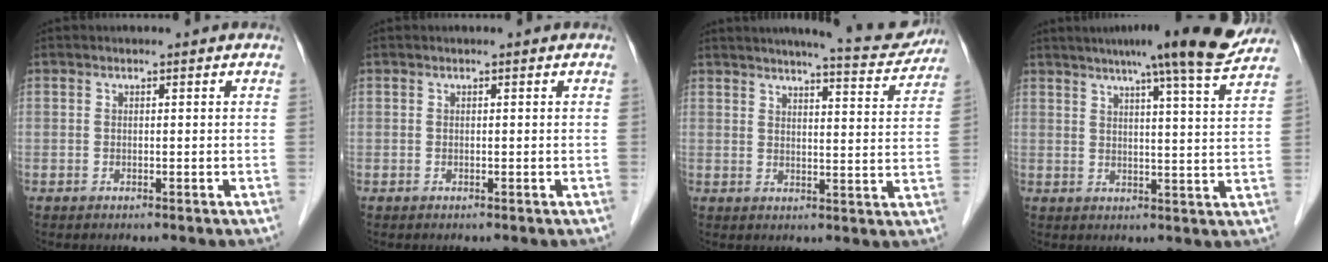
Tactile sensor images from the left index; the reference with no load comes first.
{"total": 0.0}
{"total": 11.5, "force": [10.6, 0.9, 4.4], "torque": [-0.056, -0.011, 0.121]}
{"total": 14.6, "force": [12.0, -0.5, 8.2], "torque": [-0.121, -0.003, 0.145]}